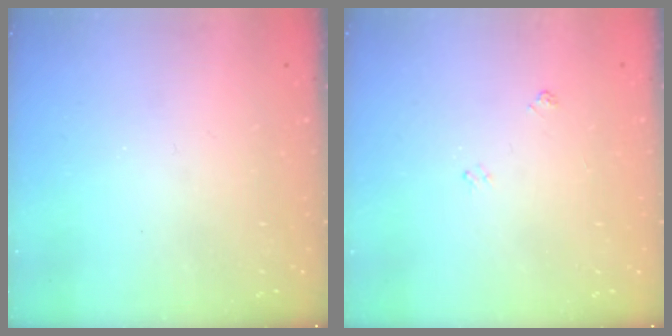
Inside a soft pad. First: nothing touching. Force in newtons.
{"total": 3.7, "press": 3.7, "slide": 0.6}